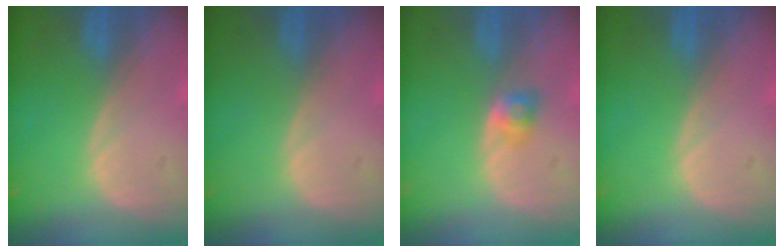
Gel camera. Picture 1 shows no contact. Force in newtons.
{"total": 0.0}
{"total": 2.7, "press": 2.4, "slide": 1.1}
{"total": 0.0}